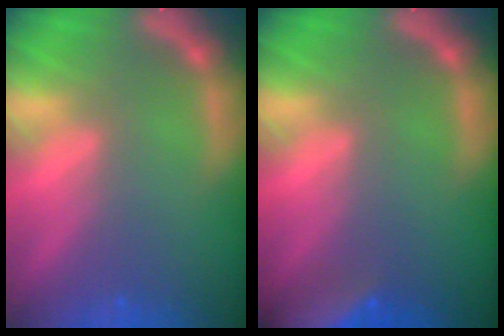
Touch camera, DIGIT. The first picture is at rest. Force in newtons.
{"total": 8.5}